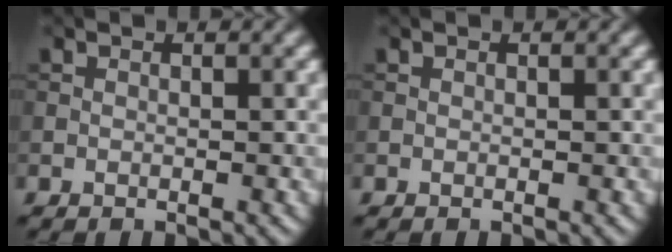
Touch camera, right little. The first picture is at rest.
{"total": 0.0}